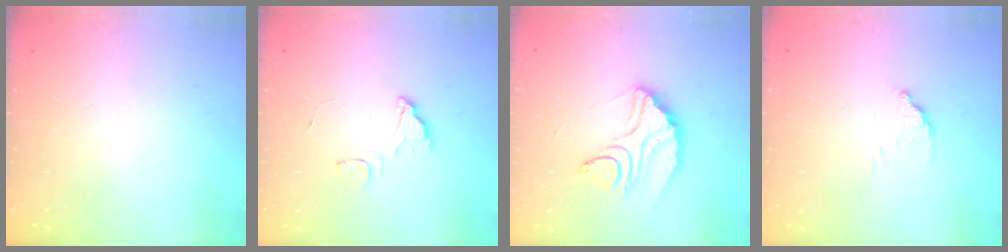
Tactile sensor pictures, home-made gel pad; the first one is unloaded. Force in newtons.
{"total": 4.3, "press": 4.3, "slide": 0.4}
{"total": 13.5, "press": 13.4, "slide": 0.9}
{"total": 2.8, "press": 2.8, "slide": 0.0}